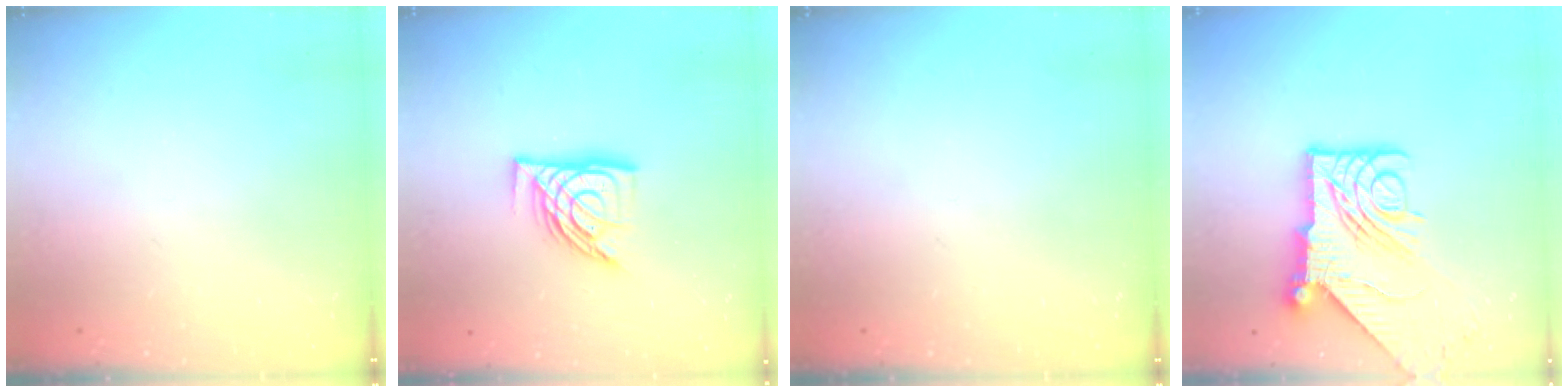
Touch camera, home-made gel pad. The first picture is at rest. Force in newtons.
{"total": 12.1, "press": 12.0, "slide": 1.4}
{"total": 0.0}
{"total": 15.2, "press": 15.1, "slide": 1.8}